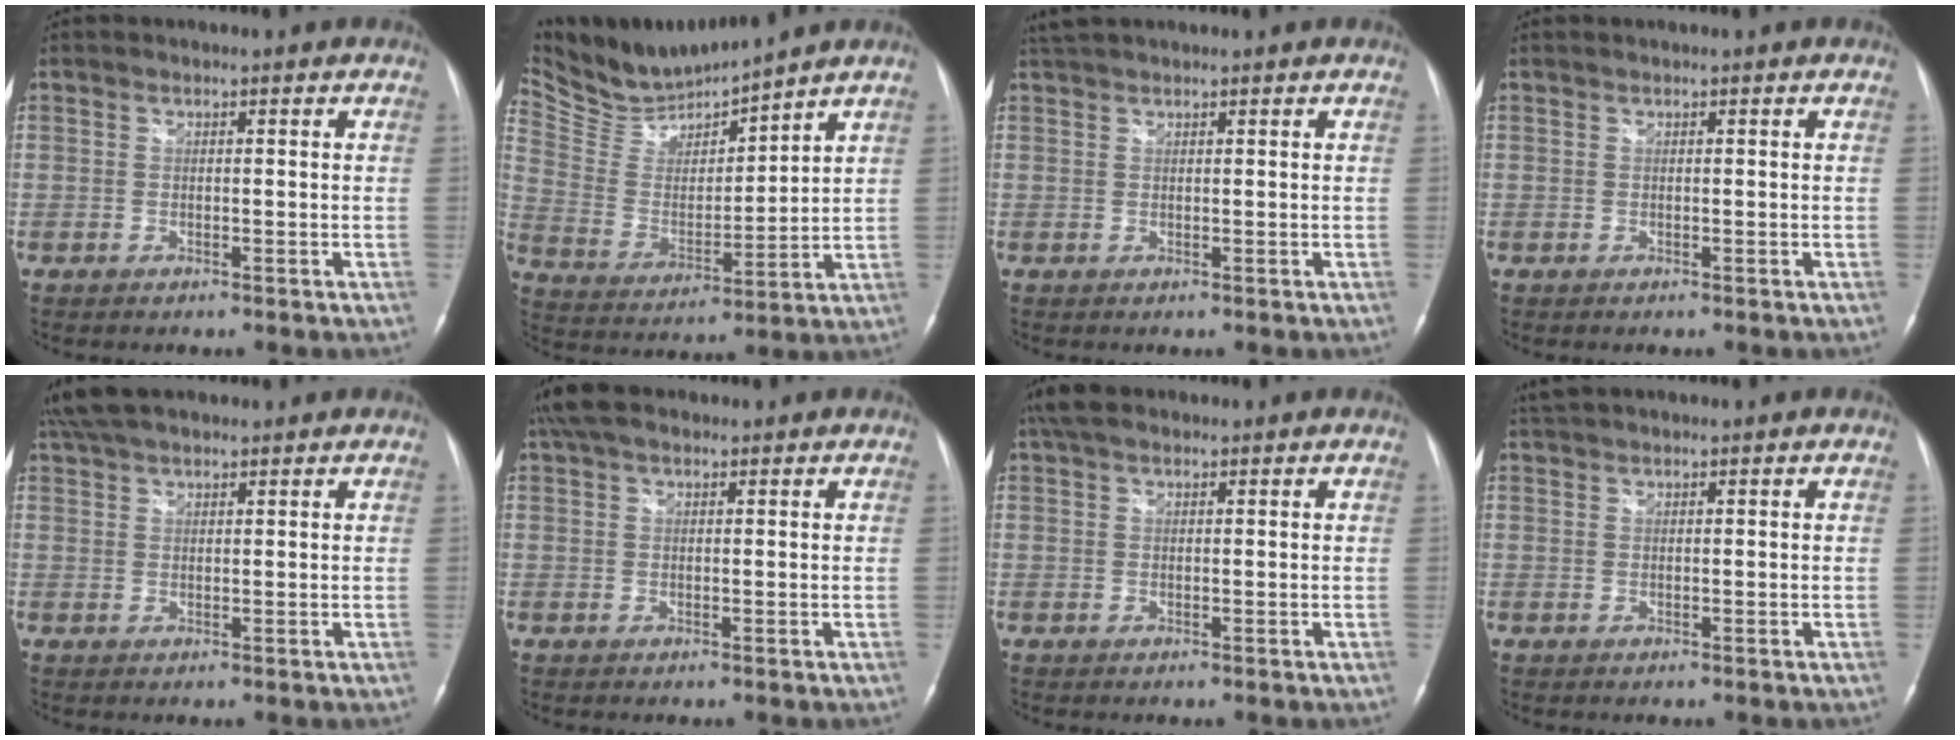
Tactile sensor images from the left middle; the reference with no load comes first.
{"total": 11.6, "force": [11.4, 0.3, 2.0], "torque": [-0.058, 0.001, 0.238]}
{"total": 2.8, "force": [2.6, 0.5, 1.1], "torque": [-0.026, 0.027, 0.050]}
{"total": 0.0}
{"total": 6.7, "force": [5.7, 1.3, 3.1], "torque": [-0.060, 0.039, 0.106]}
{"total": 4.6, "force": [3.3, 2.0, 2.5], "torque": [-0.056, 0.035, 0.064]}
{"total": 3.8, "force": [2.8, 1.6, 2.0], "torque": [-0.047, 0.029, 0.054]}
{"total": 2.2, "force": [2.0, 0.3, 0.8], "torque": [-0.020, 0.025, 0.040]}